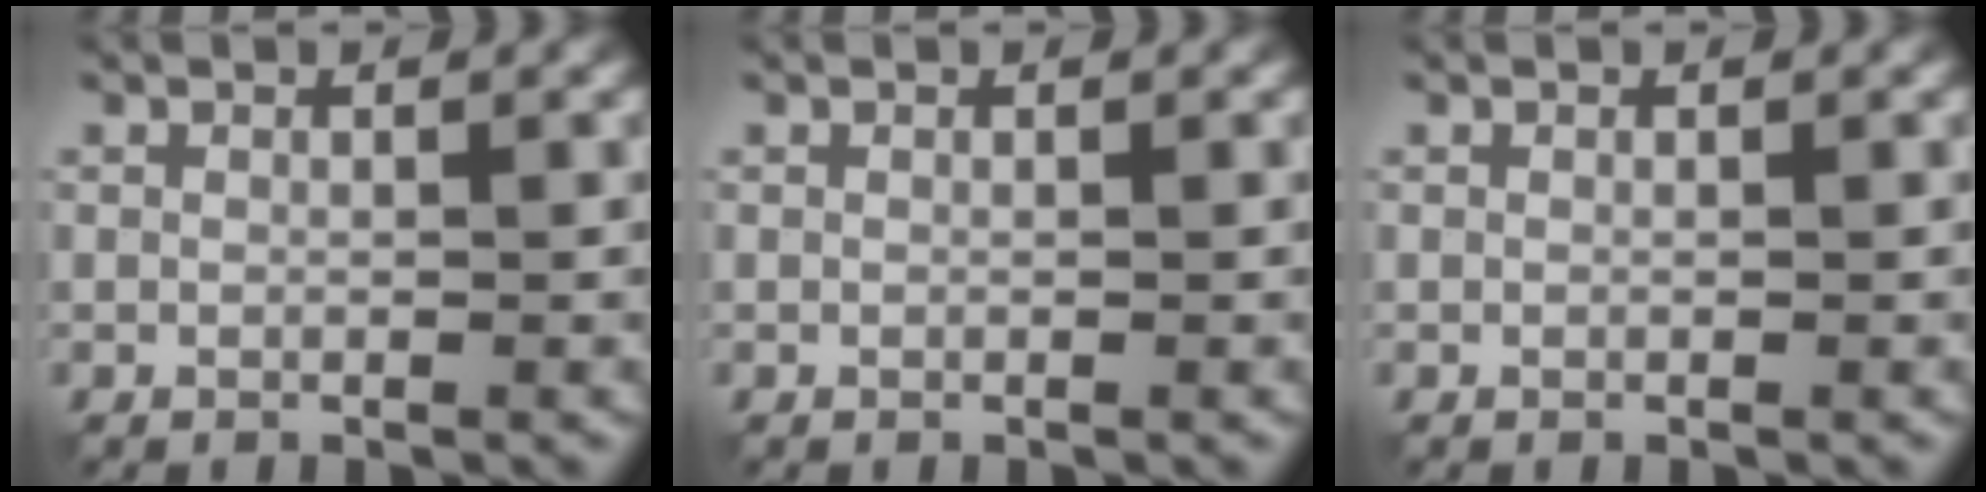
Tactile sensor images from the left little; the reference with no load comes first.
{"total": 0.0}
{"total": 0.0}